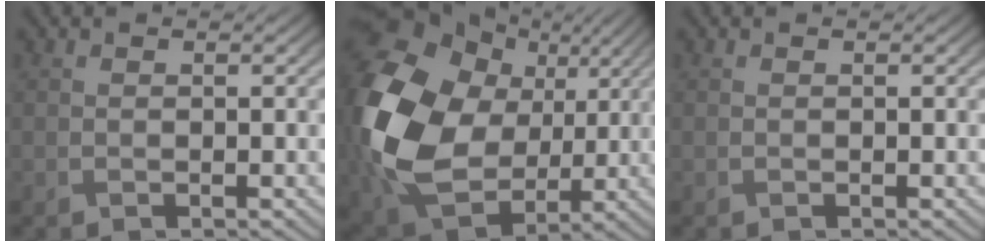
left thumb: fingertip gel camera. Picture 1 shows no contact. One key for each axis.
{"total": 17.8, "fx": 2.4, "fy": 14.2, "fz": 10.5, "tx": -0.291, "ty": -0.021, "tz": 0.058}
{"total": 0.0}